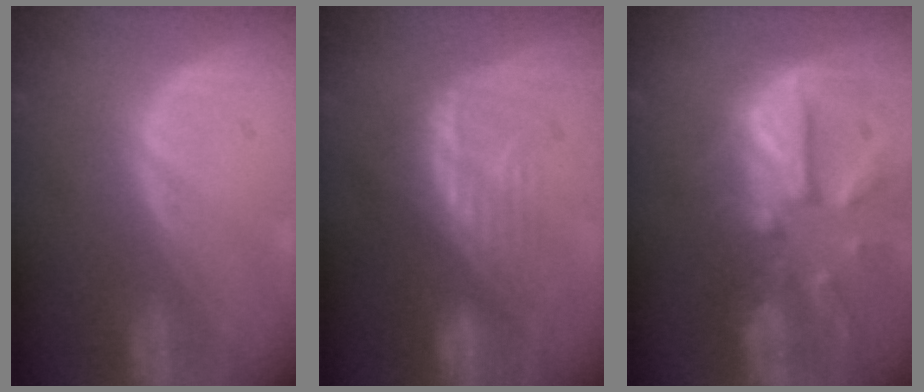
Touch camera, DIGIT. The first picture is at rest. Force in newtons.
{"total": 8.1, "press": 7.3, "slide": 3.4}
{"total": 12.0, "press": 10.4, "slide": 5.9}